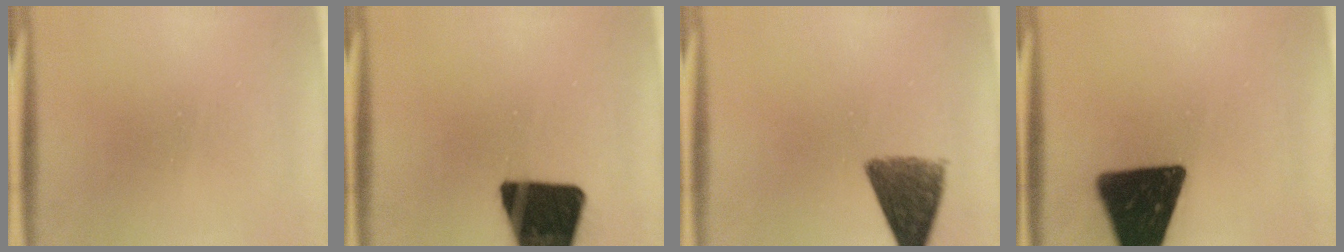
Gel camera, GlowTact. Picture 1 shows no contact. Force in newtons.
{"total": 19.9}
{"total": 8.8}
{"total": 17.2}